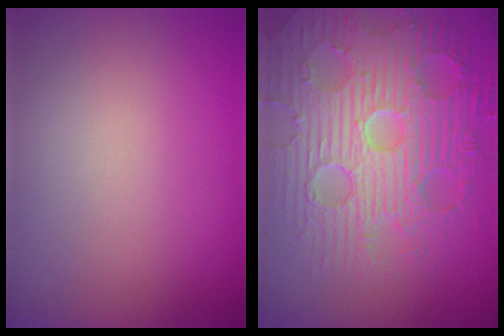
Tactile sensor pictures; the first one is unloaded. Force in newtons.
{"total": 9.6, "press": 6.7, "slide": 6.9}